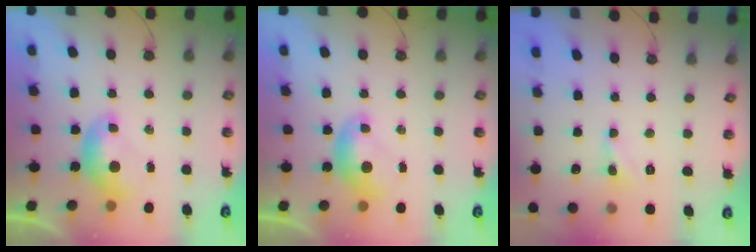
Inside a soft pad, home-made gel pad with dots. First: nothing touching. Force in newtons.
{"total": 0.0}
{"total": 1.6, "press": 1.5, "slide": 0.4}